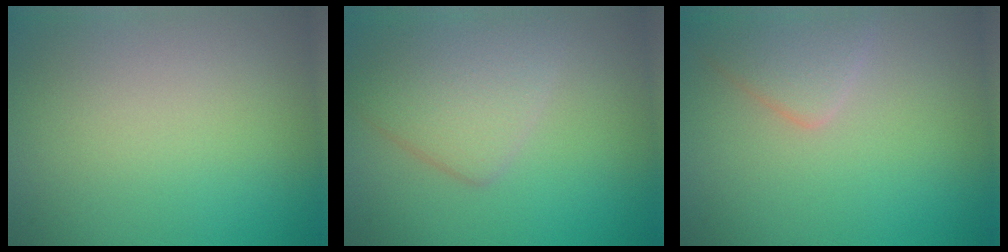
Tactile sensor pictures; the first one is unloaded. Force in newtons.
{"total": 4.2, "press": 4.2, "slide": 0.1}
{"total": 2.8, "press": 2.8, "slide": 0.2}